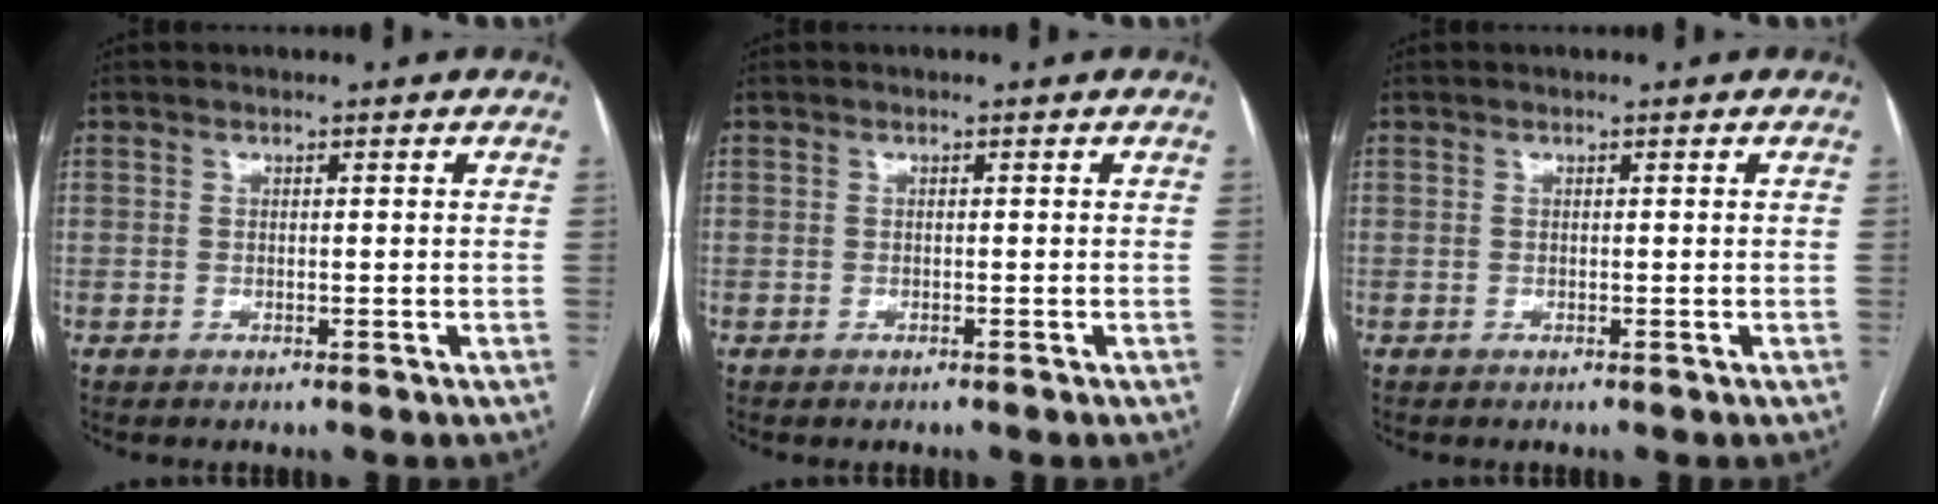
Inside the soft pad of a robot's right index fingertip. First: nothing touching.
{"total": 0.0}
{"total": 0.0}